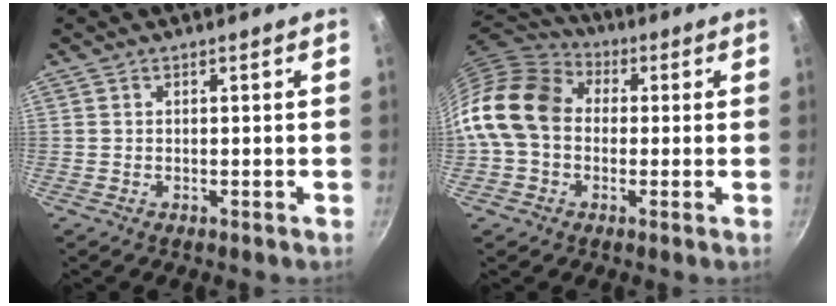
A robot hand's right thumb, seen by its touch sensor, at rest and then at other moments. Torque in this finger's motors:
{"motor_torque": [0.37, 0.70, 0.39, -0.38, 0.23]}